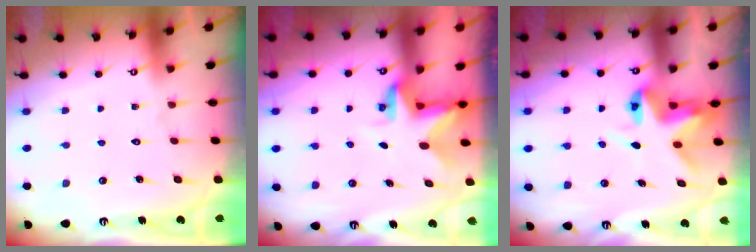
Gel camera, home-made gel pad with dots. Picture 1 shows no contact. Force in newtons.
{"total": 3.3, "press": 3.3, "slide": 0.2}
{"total": 6.3, "press": 6.3, "slide": 0.5}